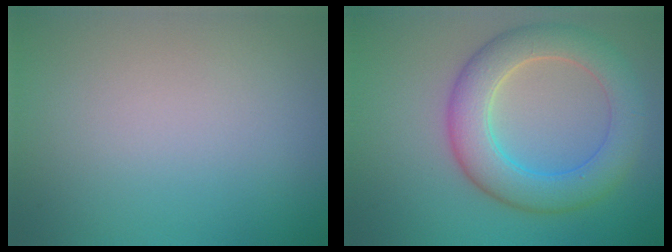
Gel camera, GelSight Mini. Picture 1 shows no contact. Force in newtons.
{"total": 6.6, "press": 6.6, "slide": 0.1}